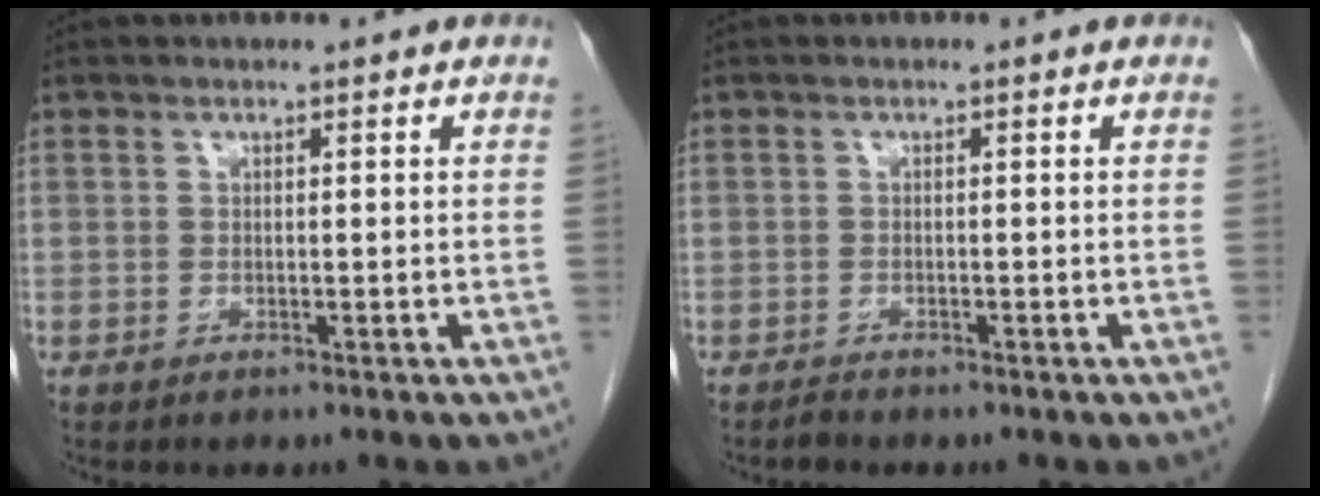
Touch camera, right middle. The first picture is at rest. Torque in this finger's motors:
{"motor_torque": [0.15, -0.03, 0.04, 0.00]}